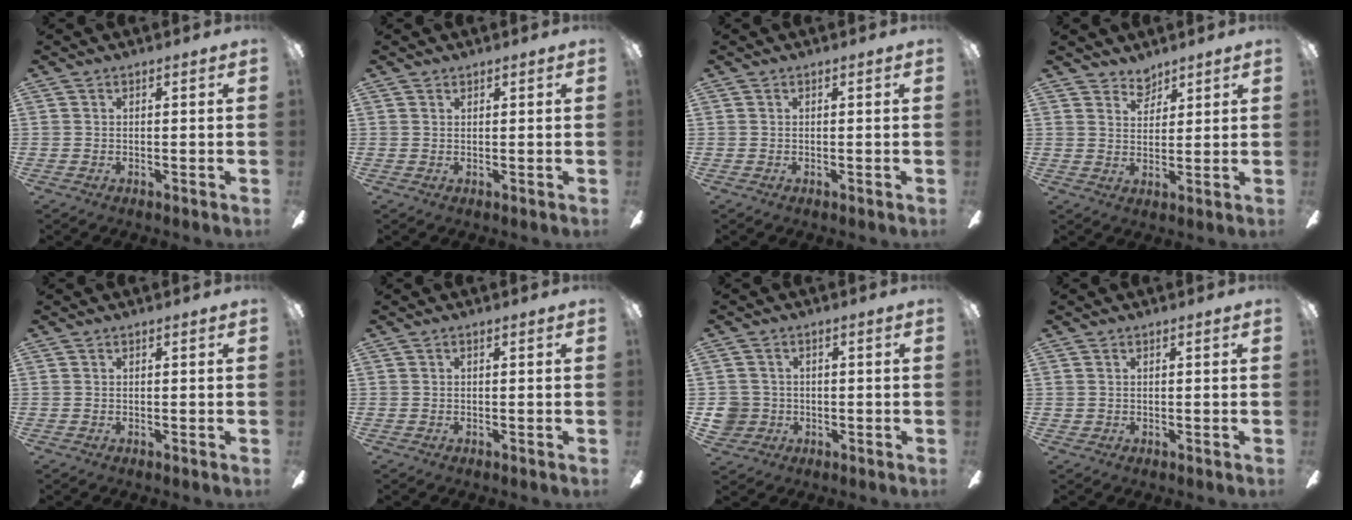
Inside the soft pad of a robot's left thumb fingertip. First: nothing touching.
{"total": 0.9, "force": [0.9, 0.3, -0.1], "torque": [0.001, -0.001, 0.017]}
{"total": 0.0}
{"total": 4.7, "force": [4.1, 2.2, 0.2], "torque": [-0.002, -0.023, 0.076]}
{"total": 0.0}
{"total": 0.0}
{"total": 5.4, "force": [-0.3, 5.3, 1.2], "torque": [-0.038, 0.010, -0.004]}
{"total": 0.7, "force": [0.5, 0.5, 0.0], "torque": [-0.001, 0.003, 0.009]}